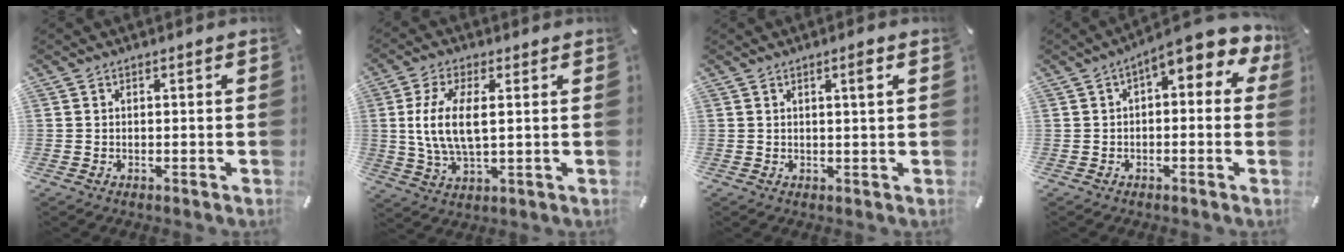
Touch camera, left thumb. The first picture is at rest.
{"total": 10.4, "force": [1.6, 4.5, 9.2], "torque": [-0.207, -0.005, 0.023]}
{"total": 2.7, "force": [1.0, 0.2, 2.5], "torque": [-0.043, -0.002, 0.013]}
{"total": 7.4, "force": [3.0, 2.7, 6.2], "torque": [-0.100, -0.024, 0.047]}